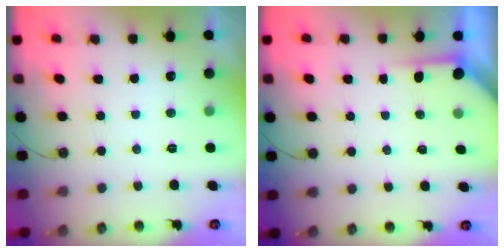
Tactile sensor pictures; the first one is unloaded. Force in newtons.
{"total": 3.8, "press": 3.8, "slide": 0.4}